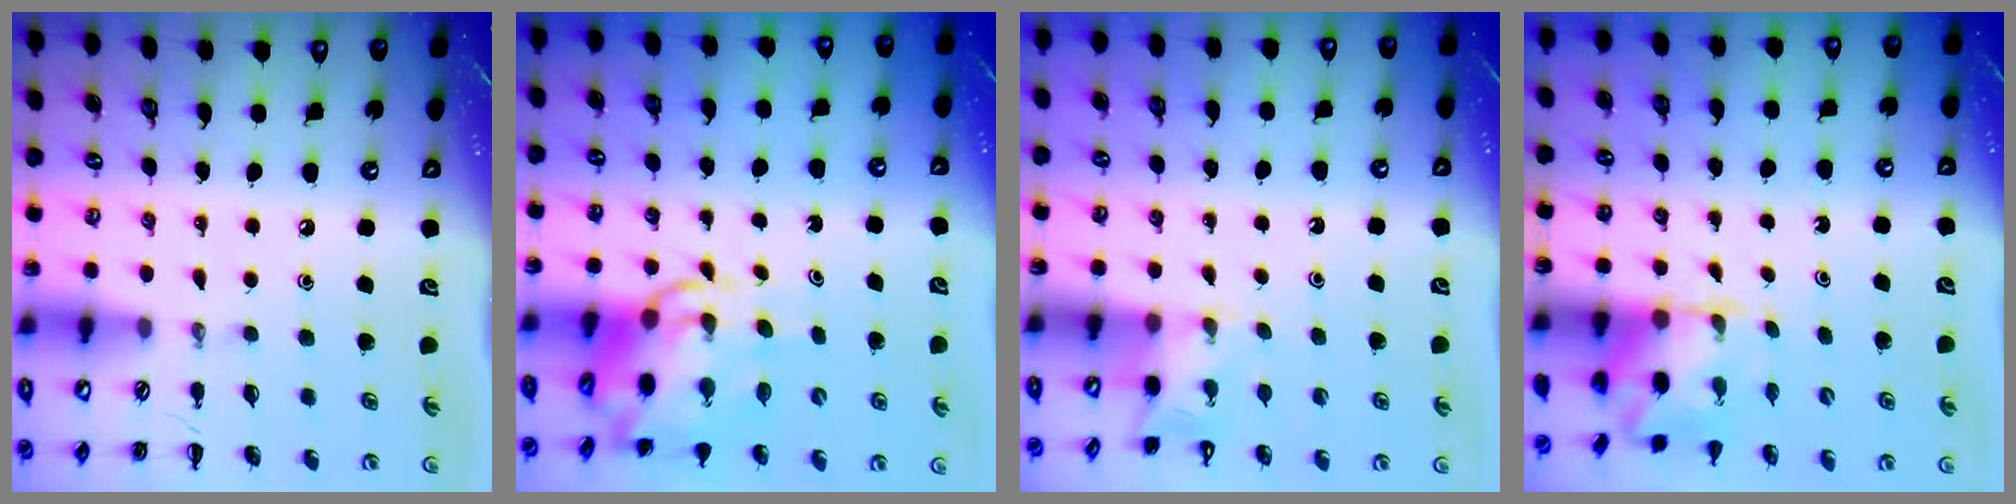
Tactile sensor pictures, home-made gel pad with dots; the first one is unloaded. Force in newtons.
{"total": 9.0, "press": 8.6, "slide": 2.6}
{"total": 3.5, "press": 3.3, "slide": 1.1}
{"total": 2.1, "press": 2.0, "slide": 0.7}